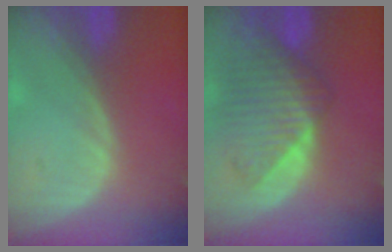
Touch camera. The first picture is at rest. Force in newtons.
{"total": 9.5, "press": 8.4, "slide": 4.6}